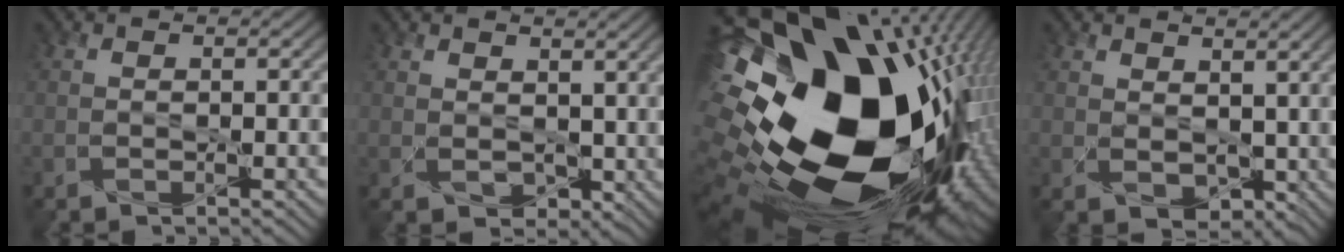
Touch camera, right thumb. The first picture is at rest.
{"total": 3.8, "force": [1.8, 2.6, 2.1], "torque": [-0.049, -0.005, 0.031]}
{"total": 23.8, "force": [1.3, 15.2, 18.3], "torque": [-0.353, -0.081, 0.052]}
{"total": 4.6, "force": [2.4, 3.0, 2.6], "torque": [-0.056, -0.005, 0.044]}